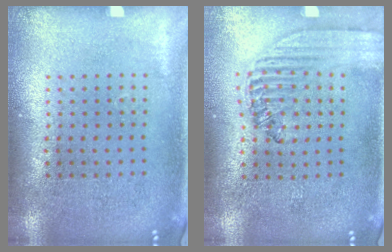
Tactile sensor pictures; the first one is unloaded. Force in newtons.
{"total": 1.5, "press": 1.4, "slide": 0.6}